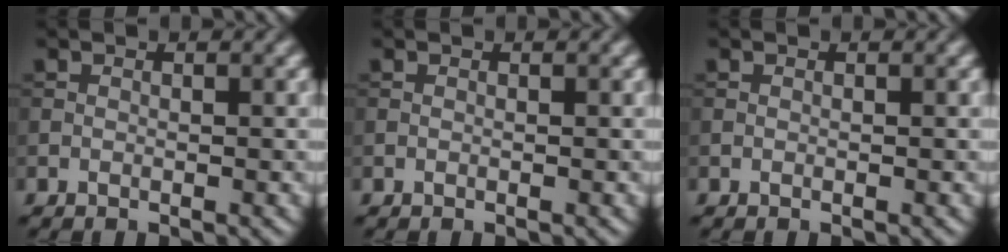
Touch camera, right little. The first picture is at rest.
{"total": 0.0}
{"total": 0.0}